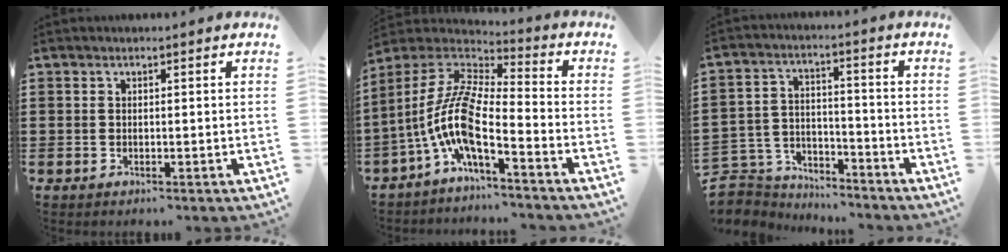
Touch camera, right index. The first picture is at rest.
{"total": 9.2, "force": [-3.9, 2.0, 8.1], "torque": [-0.204, -0.036, -0.094]}
{"total": 5.6, "force": [-5.3, 1.7, 0.1], "torque": [-0.024, 0.007, -0.115]}